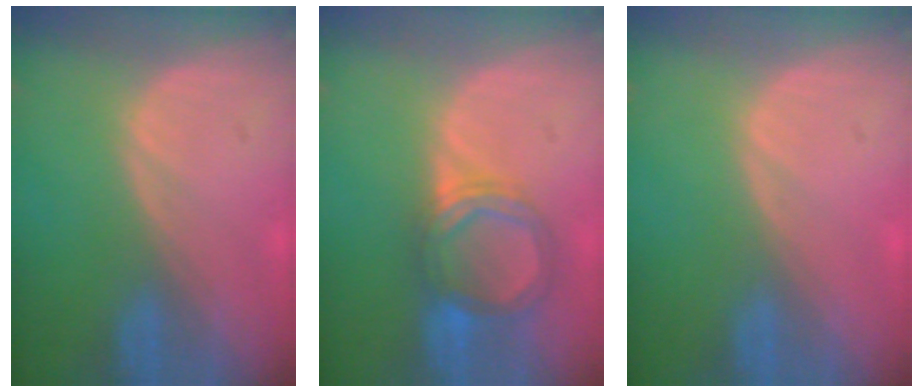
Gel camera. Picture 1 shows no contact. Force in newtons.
{"total": 5.5, "press": 5.5, "slide": 0.5}
{"total": 0.0}